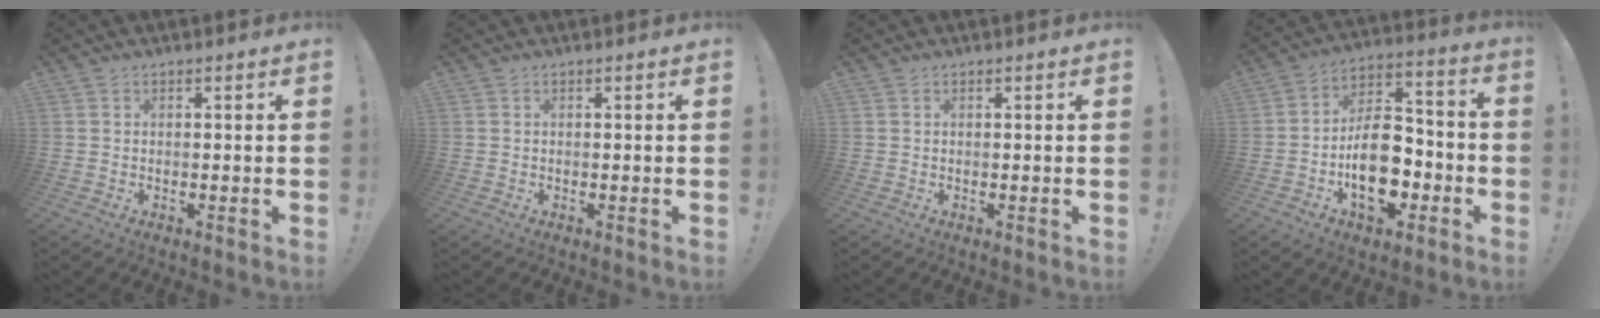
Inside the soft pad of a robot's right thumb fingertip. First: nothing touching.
{"total": 0.0}
{"total": 0.0}
{"total": 17.4, "force": [-5.9, 10.5, 12.5], "torque": [-0.205, 0.043, -0.089]}